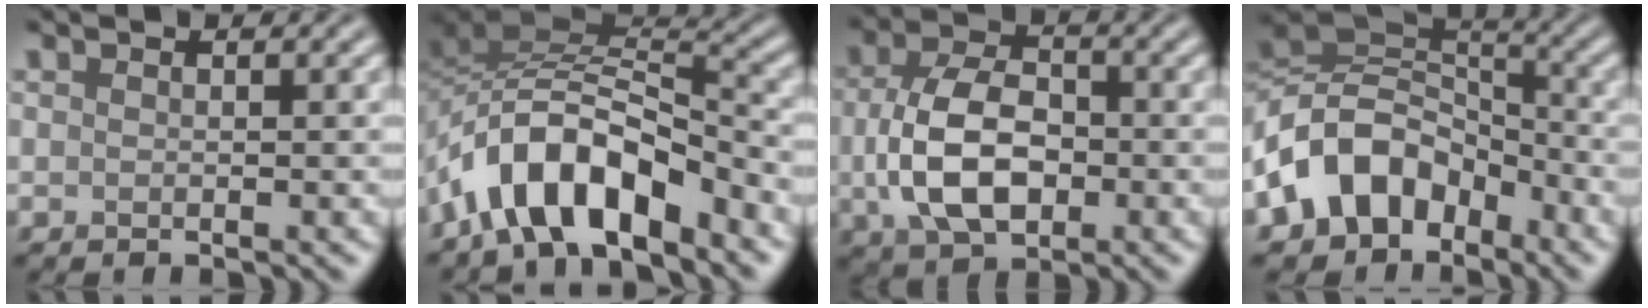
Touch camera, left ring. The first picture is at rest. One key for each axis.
{"total": 9.0, "fx": -5.4, "fy": 4.0, "fz": 6.1, "tx": -0.088, "ty": 0.012, "tz": -0.106}
{"total": 7.5, "fx": -0.9, "fy": 4.7, "fz": 5.8, "tx": -0.123, "ty": -0.001, "tz": -0.019}
{"total": 9.4, "fx": -4.7, "fy": 6.6, "fz": 4.7, "tx": -0.074, "ty": 0.012, "tz": -0.108}